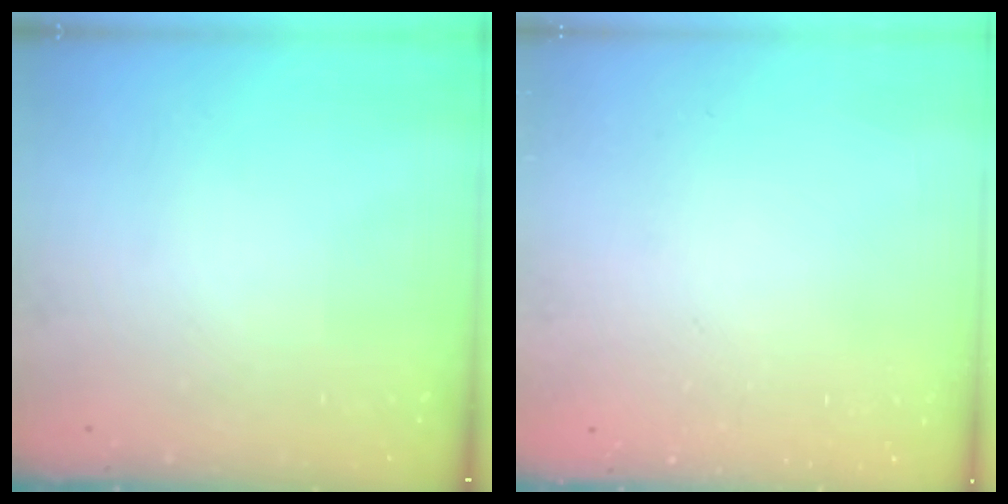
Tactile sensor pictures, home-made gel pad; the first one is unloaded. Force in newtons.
{"total": 2.2, "press": 2.2, "slide": 0.1}